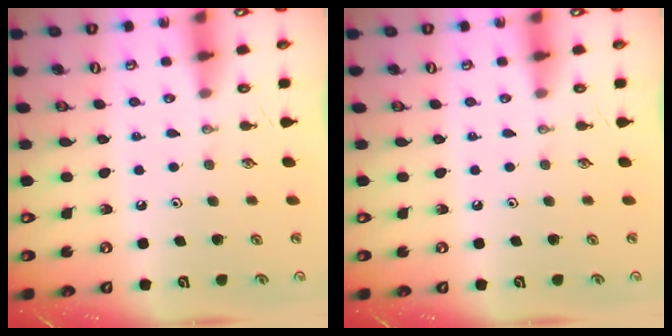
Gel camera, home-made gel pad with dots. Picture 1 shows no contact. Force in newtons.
{"total": 0.0}